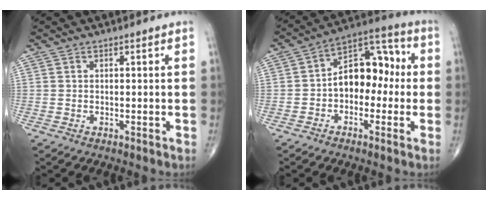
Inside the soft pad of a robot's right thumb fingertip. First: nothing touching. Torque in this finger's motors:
{"motor_torque": [1.62, 1.86, 1.10, 0.07, 0.07]}